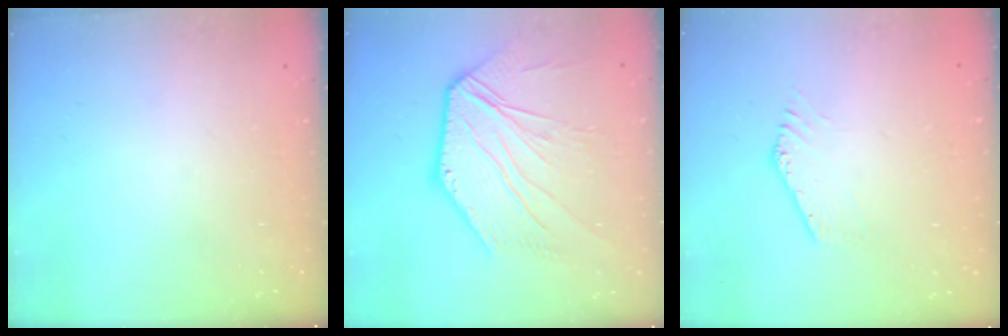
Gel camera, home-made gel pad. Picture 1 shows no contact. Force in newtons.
{"total": 8.5, "press": 8.5, "slide": 1.0}
{"total": 1.6, "press": 1.6, "slide": 0.1}